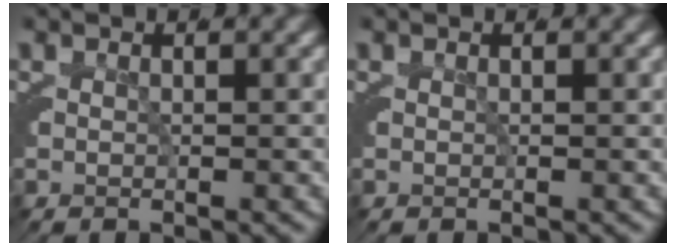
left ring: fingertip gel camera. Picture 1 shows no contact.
{"total": 0.0}